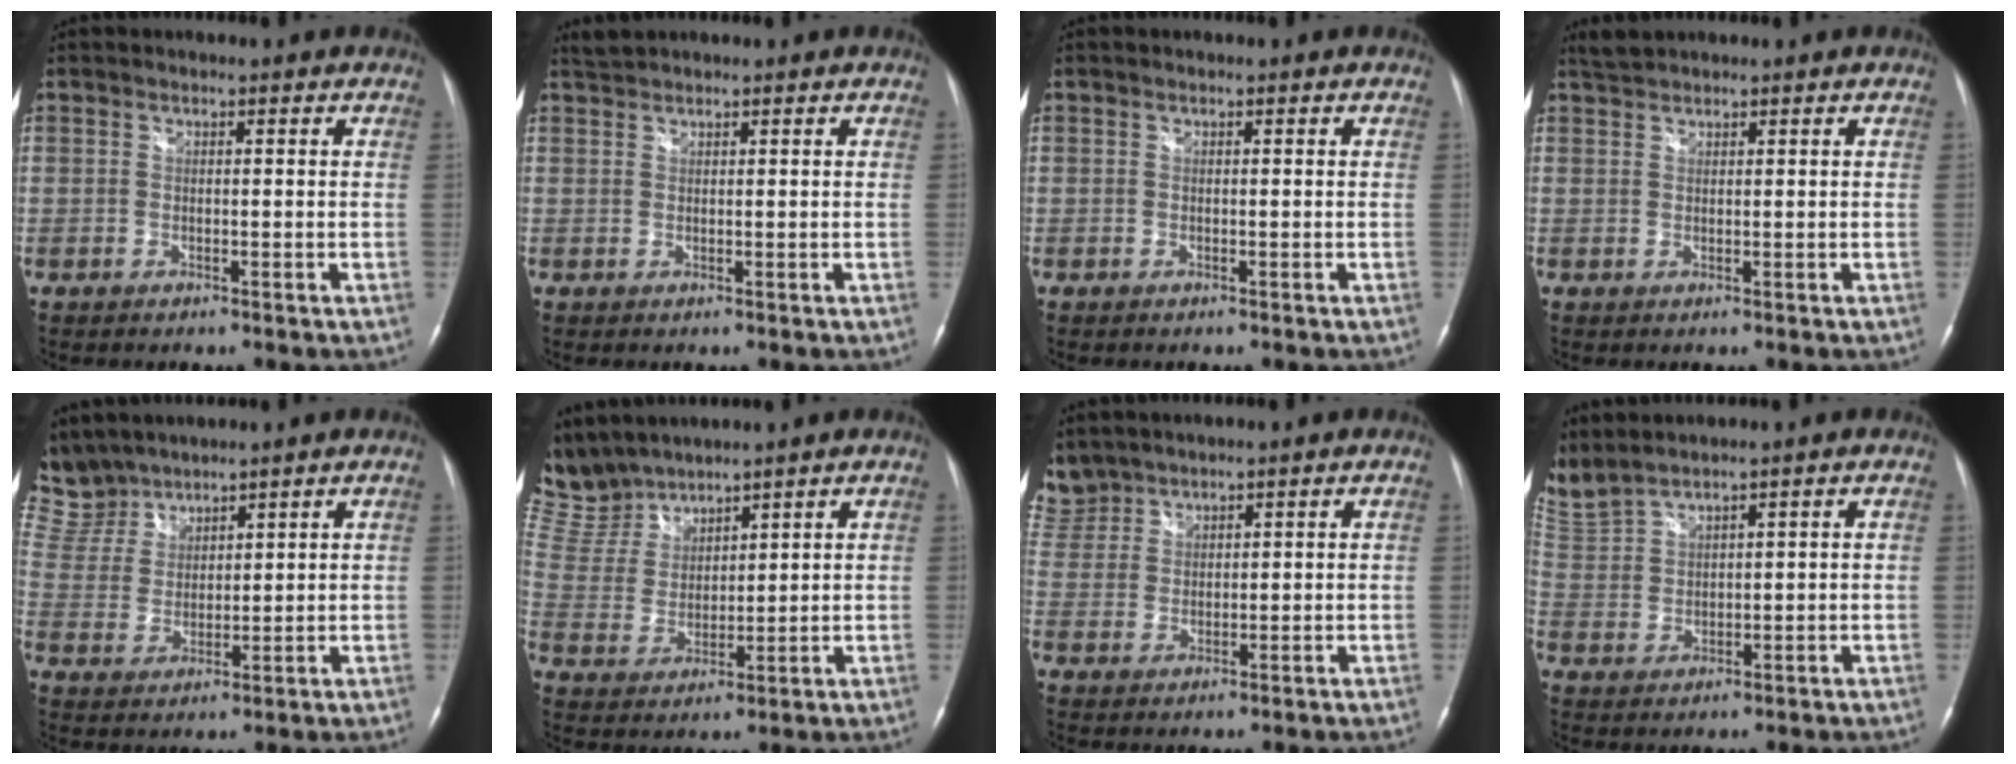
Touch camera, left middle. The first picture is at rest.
{"total": 1.4, "force": [1.4, 0.0, 0.0], "torque": [-0.007, 0.012, 0.033]}
{"total": 0.0}
{"total": 1.7, "force": [1.7, 0.1, 0.2], "torque": [-0.010, 0.011, 0.037]}
{"total": 11.3, "force": [10.1, 5.0, 1.3], "torque": [-0.058, 0.022, 0.219]}
{"total": 9.5, "force": [9.2, 2.1, 1.2], "torque": [-0.047, 0.015, 0.203]}
{"total": 6.5, "force": [5.7, 3.2, 0.1], "torque": [-0.012, 0.012, 0.126]}
{"total": 7.4, "force": [7.1, 0.5, 2.2], "torque": [-0.075, 0.013, 0.159]}